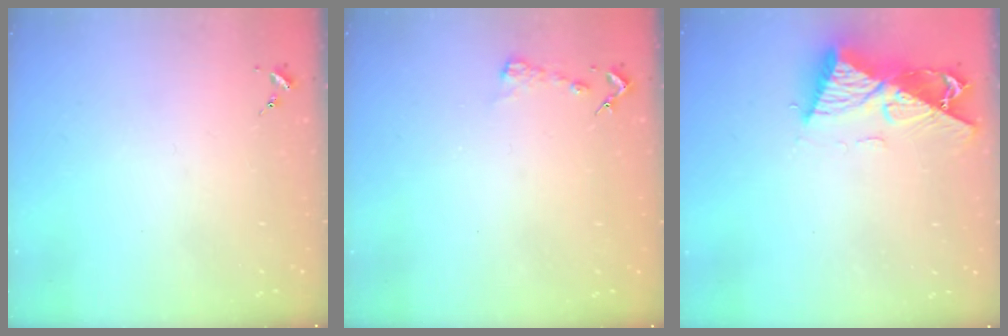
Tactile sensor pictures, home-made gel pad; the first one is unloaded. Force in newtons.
{"total": 3.1, "press": 3.1, "slide": 0.2}
{"total": 11.7, "press": 11.6, "slide": 1.0}